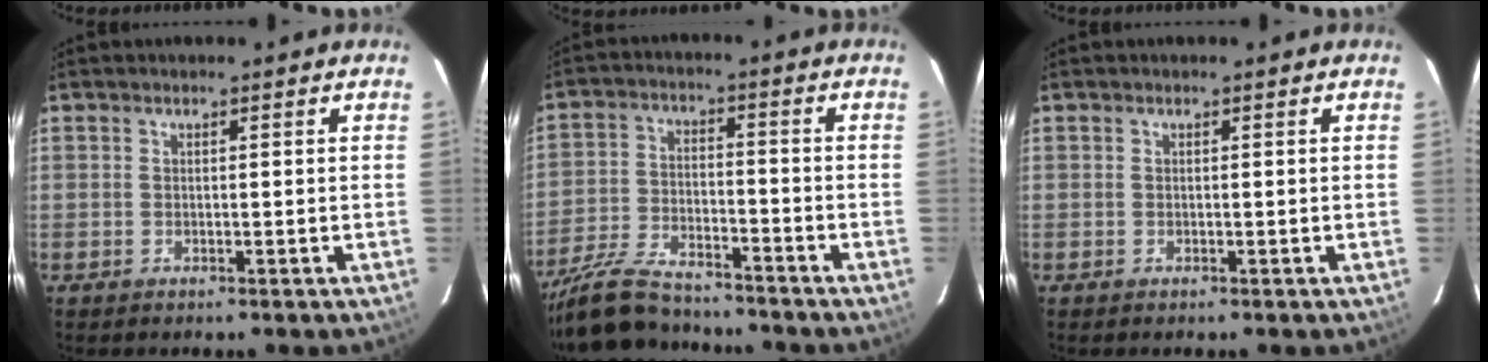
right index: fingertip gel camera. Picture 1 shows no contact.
{"total": 15.9, "force": [-13.8, 4.2, 6.7], "torque": [-0.161, -0.022, -0.245]}
{"total": 0.0}